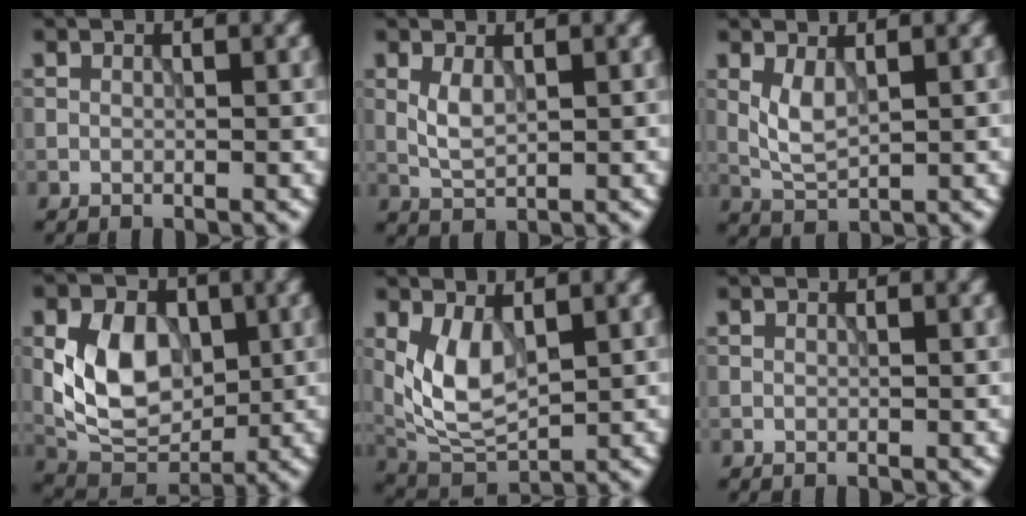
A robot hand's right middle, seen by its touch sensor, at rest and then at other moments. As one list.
[{"total": 1.9, "force": [0.4, 0.9, 1.7], "torque": [-0.043, -0.002, 0.012]}, {"total": 2.4, "force": [0.7, 1.0, 2.1], "torque": [-0.053, -0.003, 0.019]}, {"total": 7.1, "force": [0.6, 5.0, 5.0], "torque": [-0.093, -0.006, 0.006]}, {"total": 4.7, "force": [1.0, 2.4, 3.9], "torque": [-0.082, -0.007, 0.025]}, {"total": 0.0}]